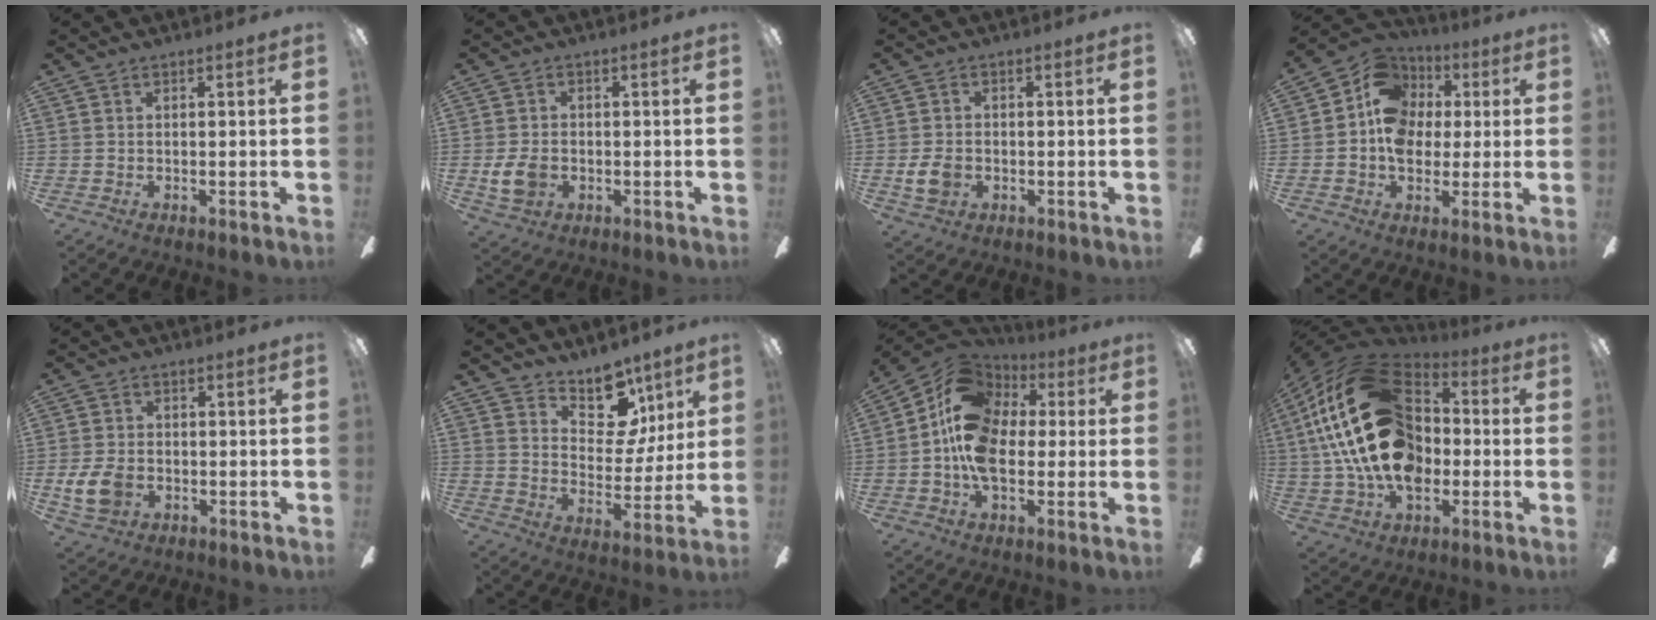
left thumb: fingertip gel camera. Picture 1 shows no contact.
{"total": 6.7, "force": [-1.3, 5.1, 4.2], "torque": [-0.087, 0.006, -0.023]}
{"total": 5.7, "force": [-1.1, 4.4, 3.5], "torque": [-0.068, 0.006, -0.021]}
{"total": 12.7, "force": [1.5, 10.8, 6.4], "torque": [-0.112, 0.016, 0.031]}
{"total": 8.0, "force": [-1.8, 5.9, 5.1], "torque": [-0.114, 0.005, -0.033]}
{"total": 13.5, "force": [9.0, 8.0, 5.9], "torque": [-0.087, -0.057, 0.168]}
{"total": 15.8, "force": [0.6, 11.2, 11.2], "torque": [-0.246, 0.011, 0.007]}
{"total": 30.1, "force": [2.9, 20.0, 22.2], "torque": [-0.446, 0.019, 0.056]}